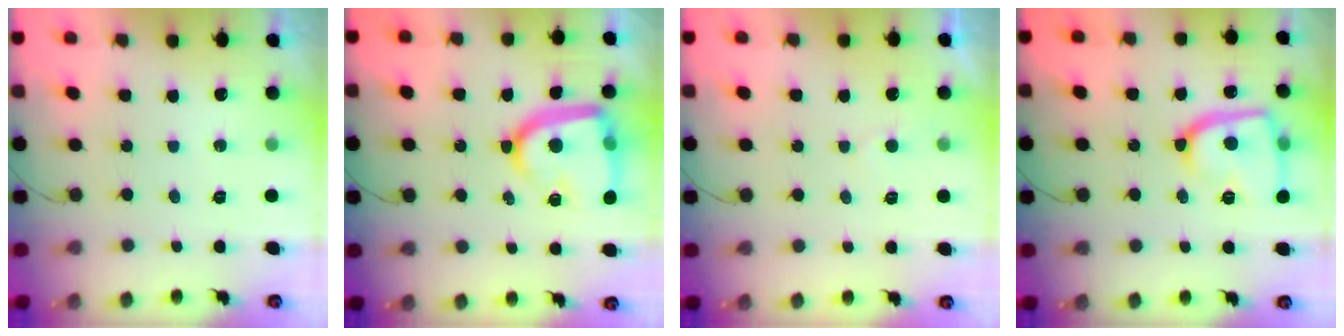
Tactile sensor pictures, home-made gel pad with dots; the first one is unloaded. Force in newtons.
{"total": 17.2, "press": 17.2, "slide": 1.6}
{"total": 2.2, "press": 2.2, "slide": 0.2}
{"total": 16.4, "press": 16.3, "slide": 1.6}